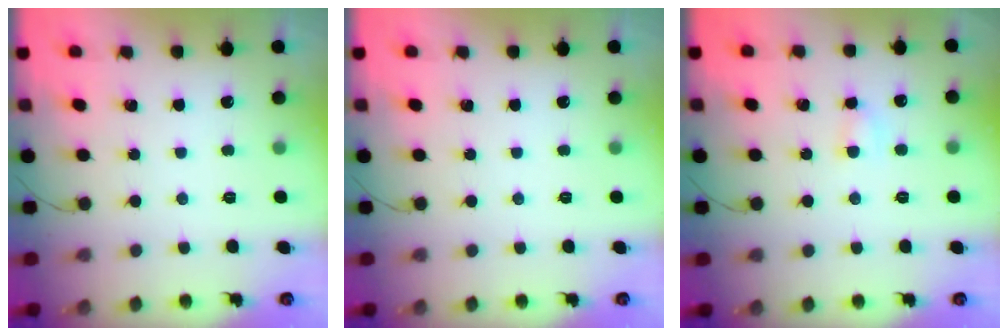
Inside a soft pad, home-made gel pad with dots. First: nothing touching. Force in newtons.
{"total": 0.0}
{"total": 3.3, "press": 3.2, "slide": 1.1}